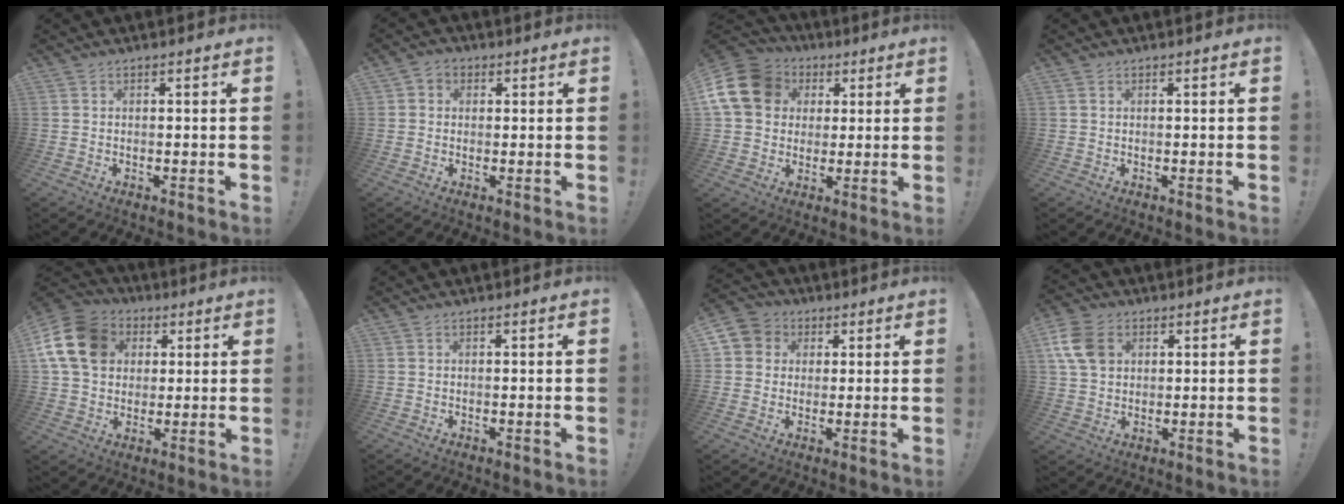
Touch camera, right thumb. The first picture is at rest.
{"total": 3.2, "force": [0.6, 3.0, 1.1], "torque": [-0.017, 0.002, 0.011]}
{"total": 16.8, "force": [4.8, 13.6, 8.6], "torque": [-0.146, -0.014, 0.095]}
{"total": 0.0}
{"total": 17.0, "force": [4.9, 13.3, 9.4], "torque": [-0.167, -0.007, 0.098]}
{"total": 0.0}
{"total": 6.2, "force": [1.2, 6.0, 1.5], "torque": [-0.018, 0.001, 0.025]}
{"total": 11.3, "force": [3.6, 8.4, 6.6], "torque": [-0.124, -0.002, 0.071]}